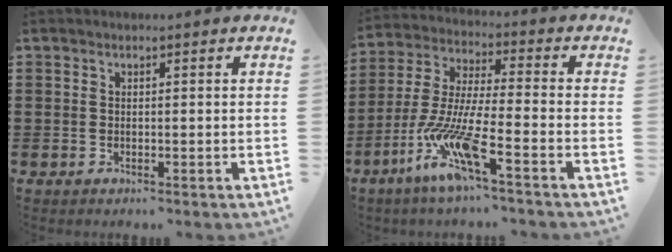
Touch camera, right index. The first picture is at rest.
{"total": 11.4, "force": [-7.2, 1.2, 8.8], "torque": [-0.205, -0.016, -0.147]}